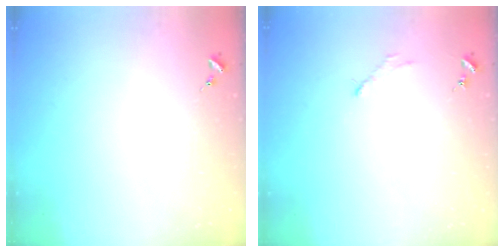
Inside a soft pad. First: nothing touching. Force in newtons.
{"total": 2.6, "press": 2.6, "slide": 0.3}